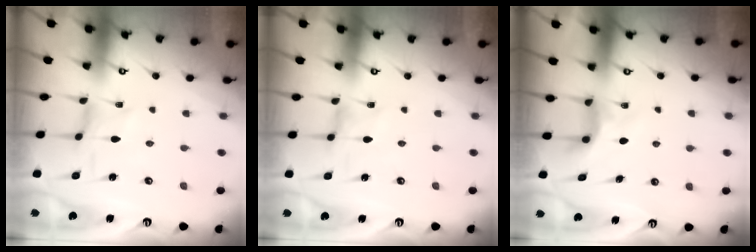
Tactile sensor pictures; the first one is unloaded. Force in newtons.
{"total": 1.2, "press": 1.2, "slide": 0.1}
{"total": 4.7, "press": 4.6, "slide": 0.4}